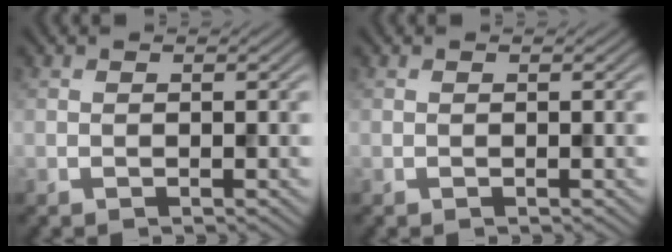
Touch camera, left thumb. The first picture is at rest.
{"total": 0.0}